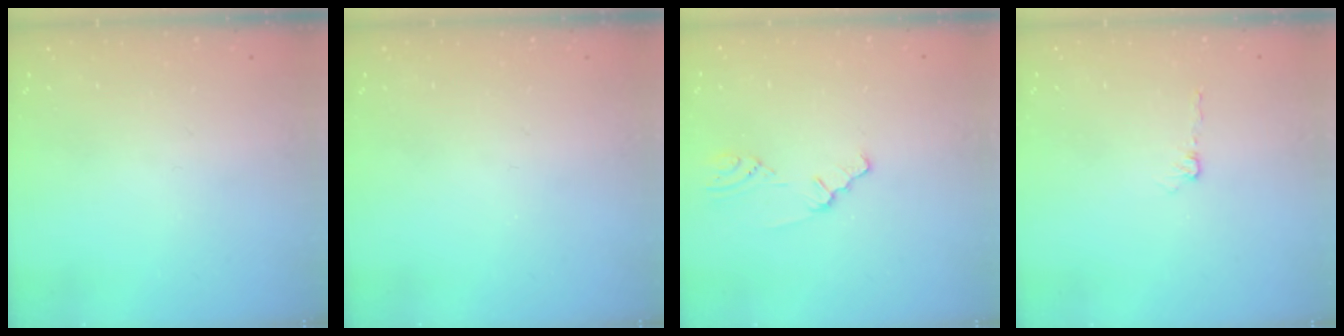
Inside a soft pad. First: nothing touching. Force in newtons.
{"total": 0.0}
{"total": 0.8, "press": 0.8, "slide": 0.1}
{"total": 4.4, "press": 4.4, "slide": 0.5}